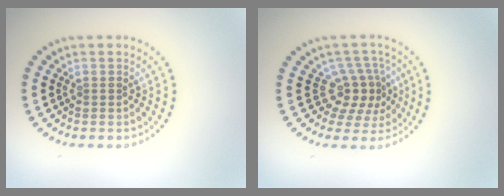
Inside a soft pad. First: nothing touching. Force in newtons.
{"total": 3.4, "press": 2.5, "slide": 2.2}